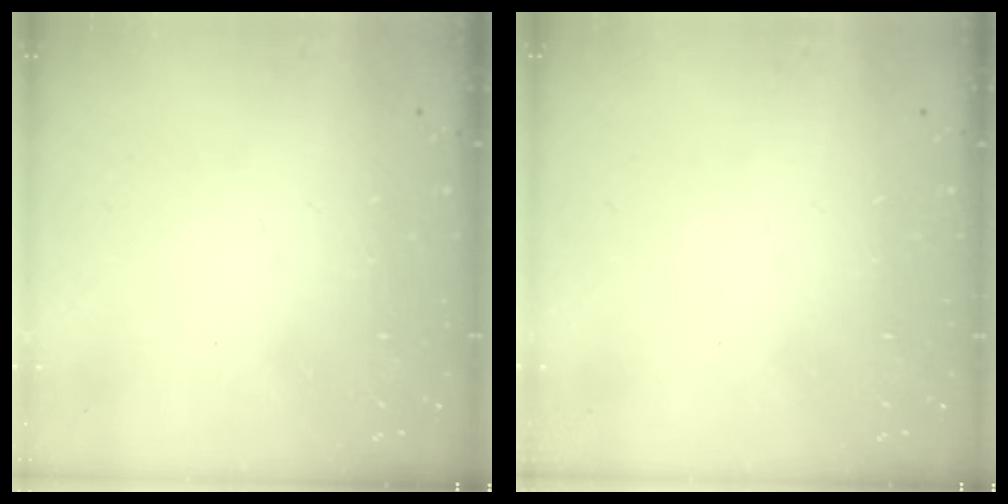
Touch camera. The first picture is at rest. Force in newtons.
{"total": 0.0}